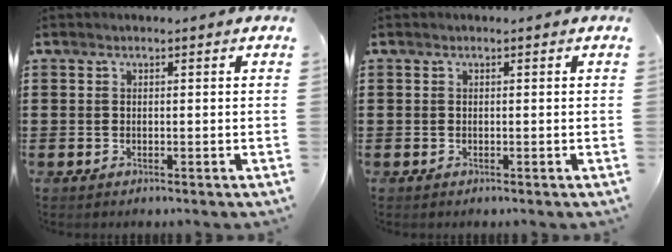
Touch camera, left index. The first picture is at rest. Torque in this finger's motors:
{"motor_torque": [0.00, 0.01, -0.02, 0.00]}